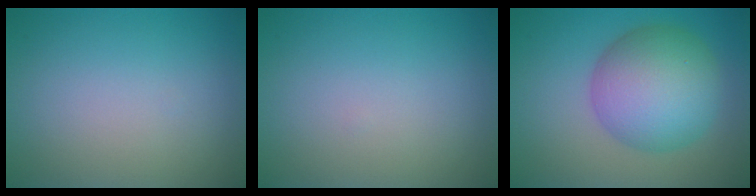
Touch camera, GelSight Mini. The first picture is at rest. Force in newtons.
{"total": 0.0}
{"total": 8.8, "press": 8.8, "slide": 0.1}